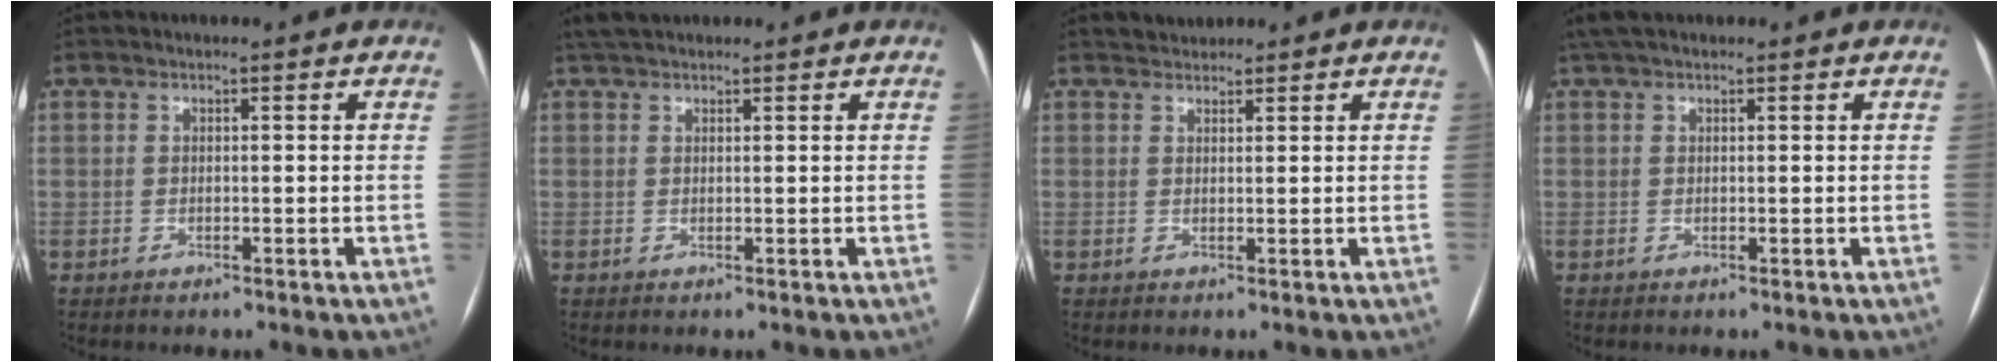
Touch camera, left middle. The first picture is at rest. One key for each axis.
{"total": 3.2, "fx": 2.8, "fy": 1.0, "fz": 1.2, "tx": -0.021, "ty": 0.028, "tz": 0.052}
{"total": 1.6, "fx": 1.5, "fy": 0.5, "fz": -0.3, "tx": 0.002, "ty": 0.010, "tz": 0.027}
{"total": 3.1, "fx": 2.4, "fy": 1.2, "fz": 1.6, "tx": -0.036, "ty": 0.033, "tz": 0.050}